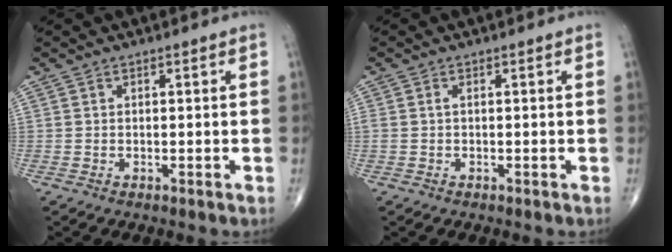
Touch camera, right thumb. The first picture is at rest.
{"total": 0.8, "force": [0.1, 0.3, 0.7], "torque": [-0.022, 0.006, 0.003]}